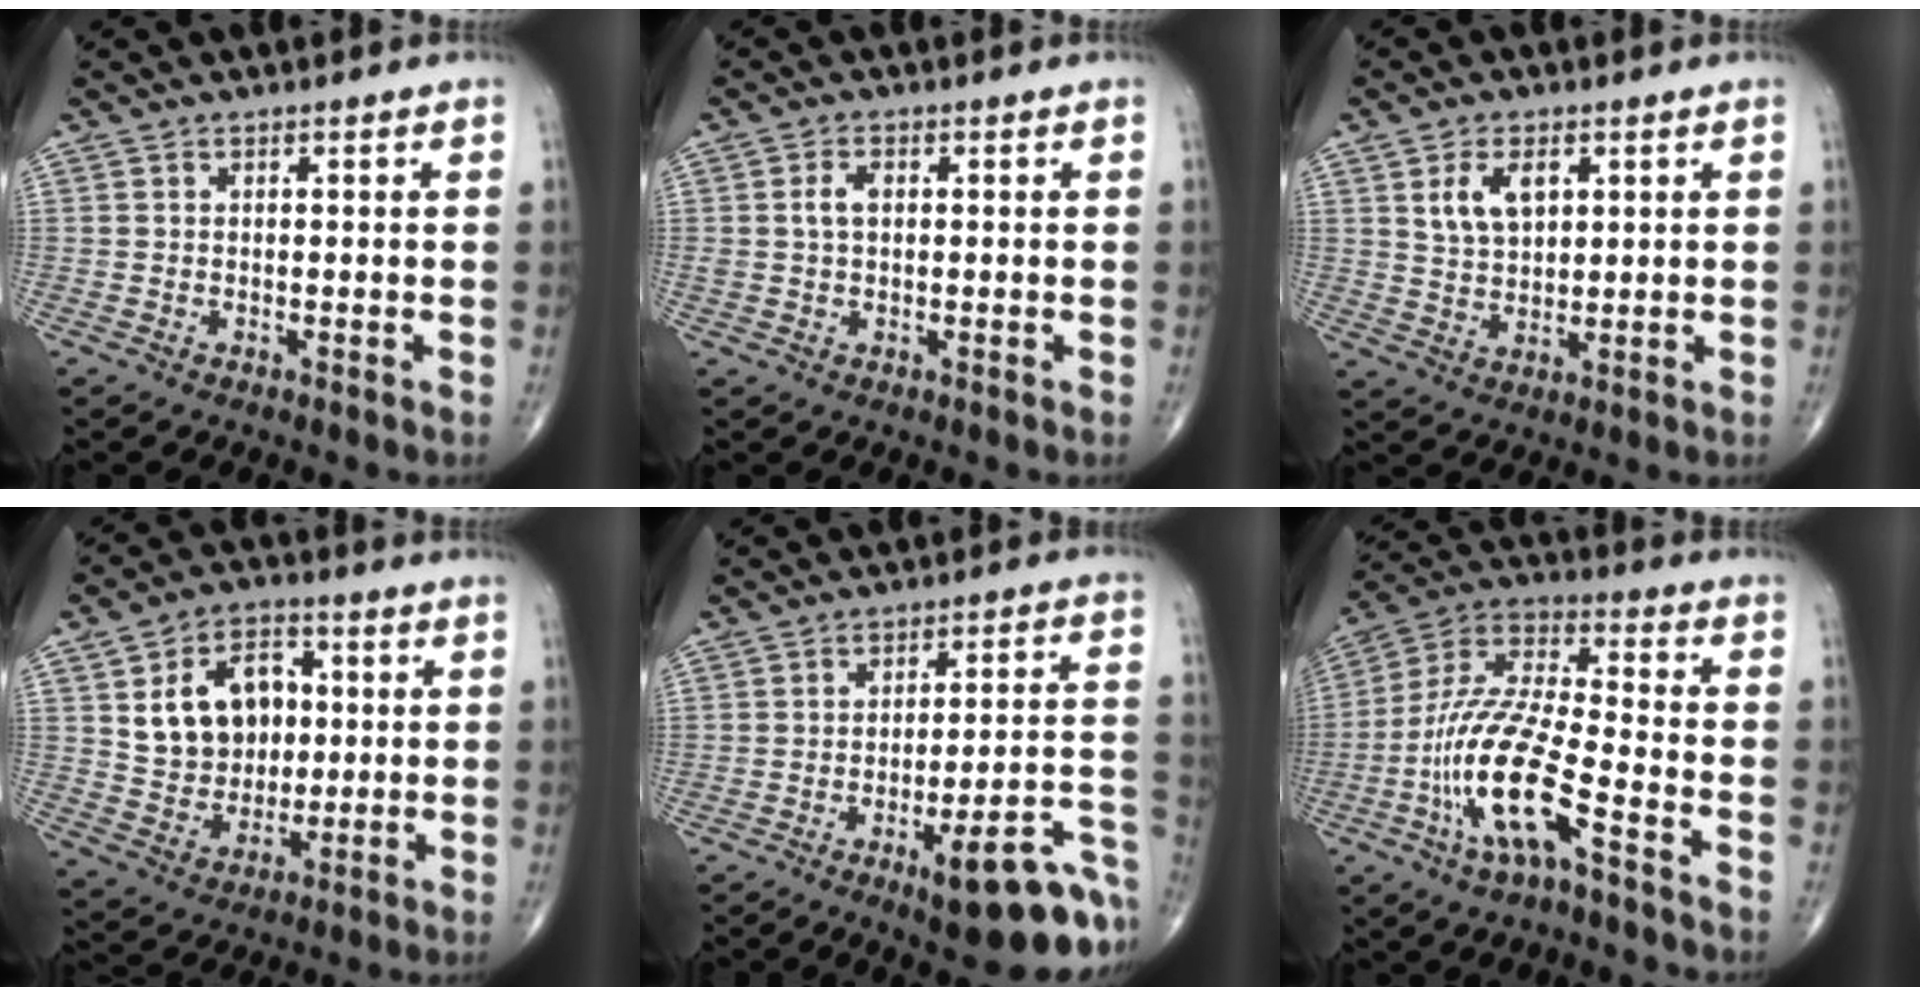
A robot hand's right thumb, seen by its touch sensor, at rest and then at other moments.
{"total": 3.0, "force": [0.4, 1.8, 2.3], "torque": [-0.047, 0.005, 0.009]}
{"total": 7.0, "force": [2.7, 4.2, 4.9], "torque": [-0.077, -0.010, 0.055]}
{"total": 14.0, "force": [2.7, 10.6, 8.8], "torque": [-0.102, 0.003, 0.051]}
{"total": 18.5, "force": [-8.5, 4.5, 15.8], "torque": [-0.146, 0.054, -0.105]}
{"total": 17.0, "force": [-7.2, 4.9, 14.5], "torque": [-0.305, 0.046, -0.137]}